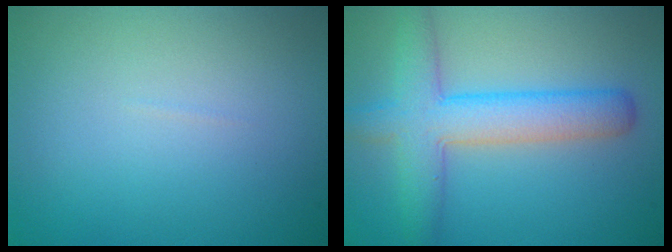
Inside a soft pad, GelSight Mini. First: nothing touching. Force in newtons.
{"total": 6.2, "press": 6.2, "slide": 0.3}